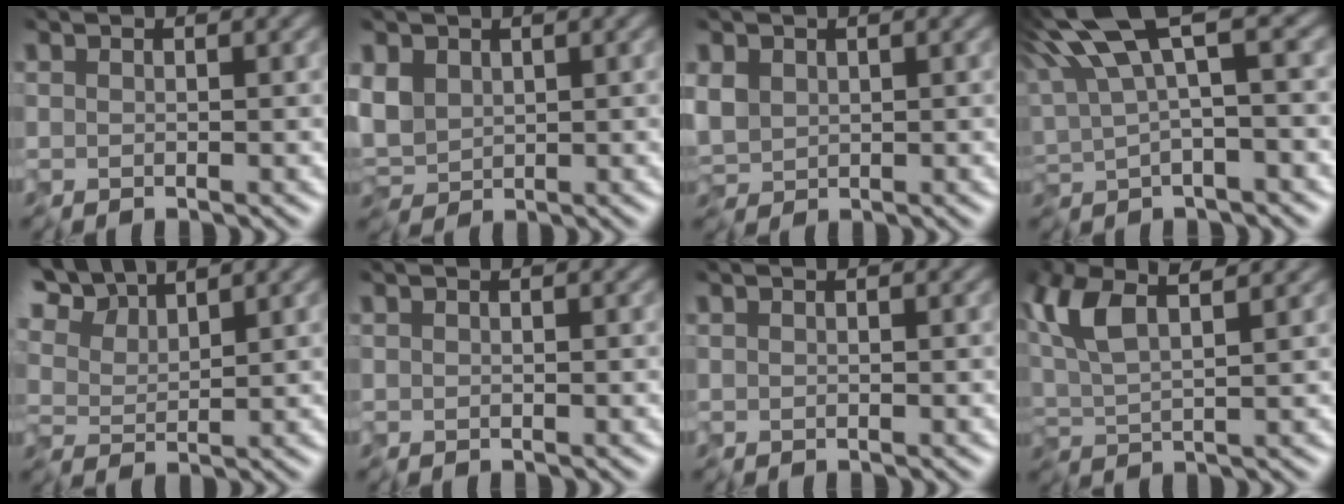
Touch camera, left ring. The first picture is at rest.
{"total": 2.9, "force": [0.2, 2.2, 1.9], "torque": [-0.055, 0.001, 0.008]}
{"total": 2.3, "force": [0.3, 1.7, 1.5], "torque": [-0.051, 0.003, 0.014]}
{"total": 8.7, "force": [2.8, 2.6, 7.8], "torque": [-0.165, 0.017, 0.050]}
{"total": 4.9, "force": [3.7, 1.7, 2.7], "torque": [-0.077, 0.011, 0.054]}
{"total": 0.0}
{"total": 0.0}
{"total": 5.6, "force": [2.3, 2.1, 4.6], "torque": [-0.110, 0.014, 0.041]}